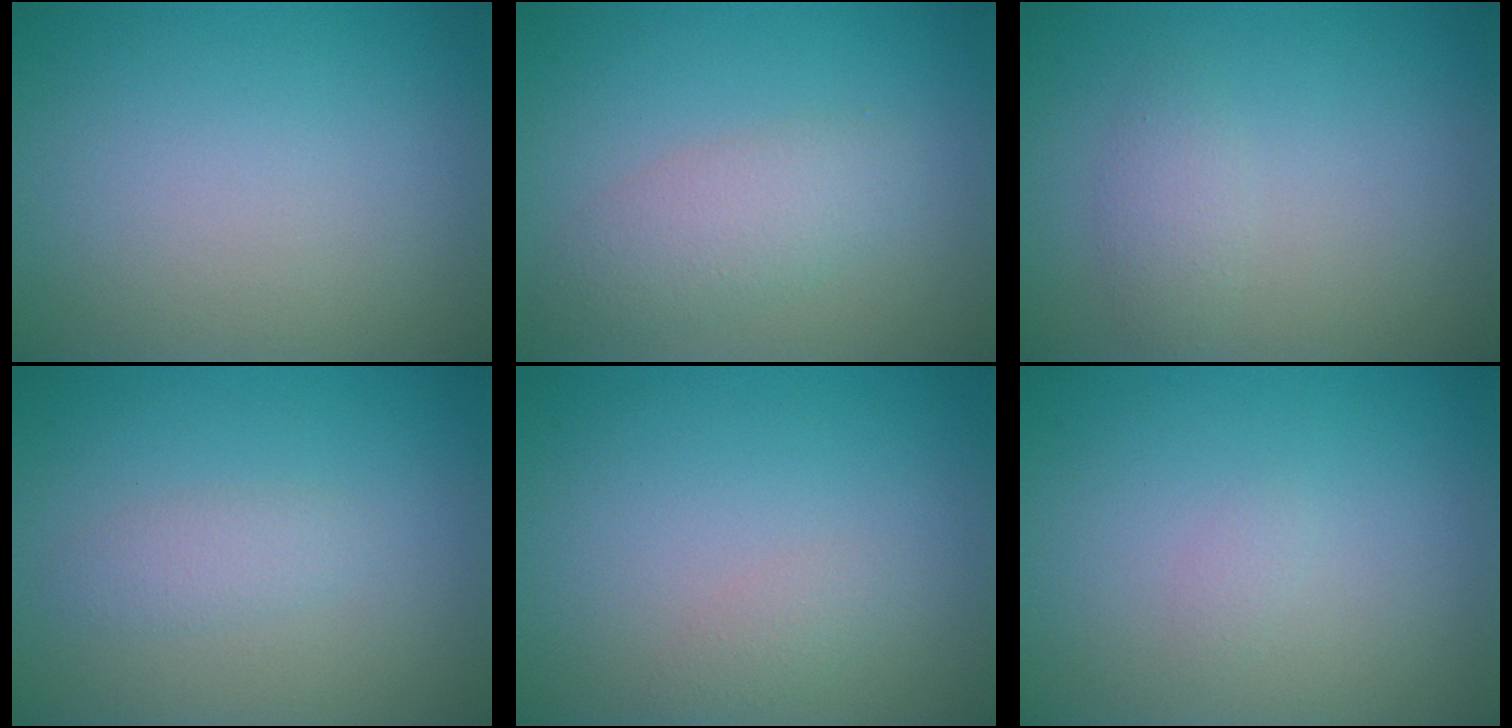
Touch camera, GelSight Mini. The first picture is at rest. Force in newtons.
{"total": 3.2, "press": 3.2, "slide": 0.3}
{"total": 1.5, "press": 1.5, "slide": 0.1}
{"total": 1.5, "press": 1.5, "slide": 0.0}
{"total": 1.0, "press": 1.0, "slide": 0.0}
{"total": 0.6, "press": 0.6, "slide": 0.1}